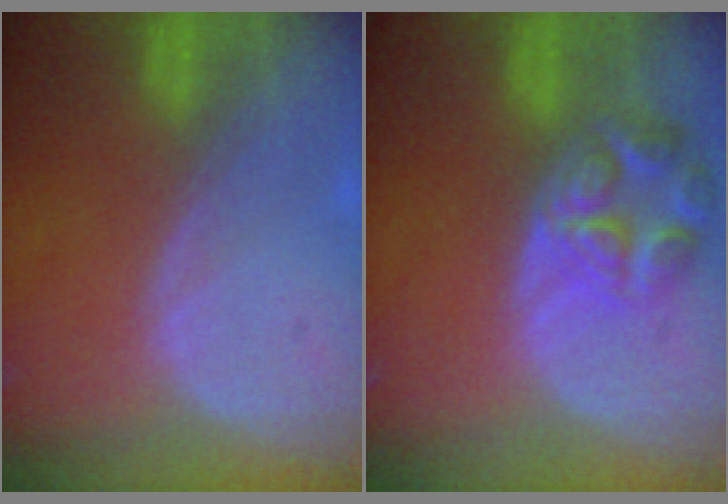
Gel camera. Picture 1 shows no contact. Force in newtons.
{"total": 7.8, "press": 6.9, "slide": 3.6}